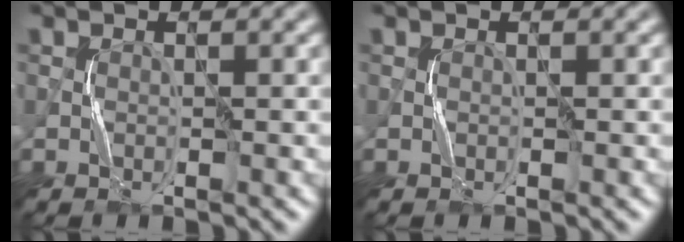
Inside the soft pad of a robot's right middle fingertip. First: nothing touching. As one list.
[{"total": 0.0}]